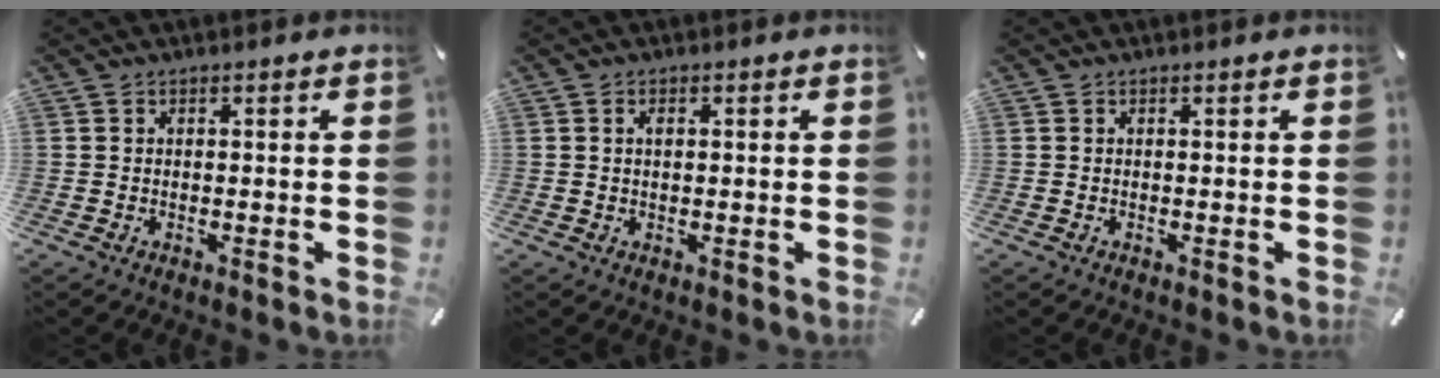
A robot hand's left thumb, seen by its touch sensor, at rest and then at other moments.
{"total": 1.3, "force": [0.3, 0.7, 1.1], "torque": [-0.022, 0.004, 0.005]}
{"total": 0.0}